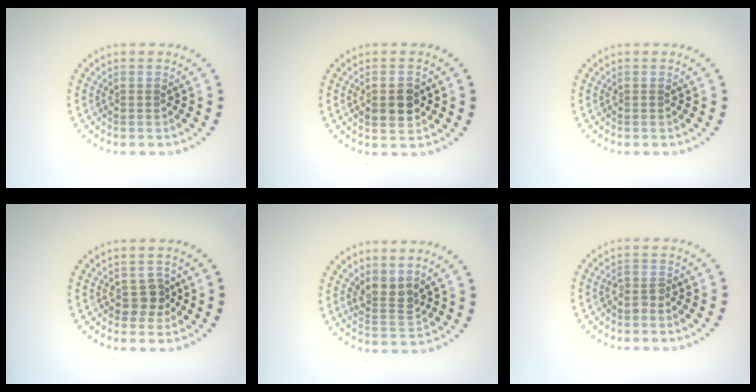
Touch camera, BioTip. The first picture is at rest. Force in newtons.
{"total": 2.9, "press": 2.9, "slide": 0.1}
{"total": 0.0}
{"total": 1.8, "press": 1.6, "slide": 0.9}
{"total": 2.5, "press": 1.9, "slide": 1.6}
{"total": 1.3, "press": 1.0, "slide": 0.9}